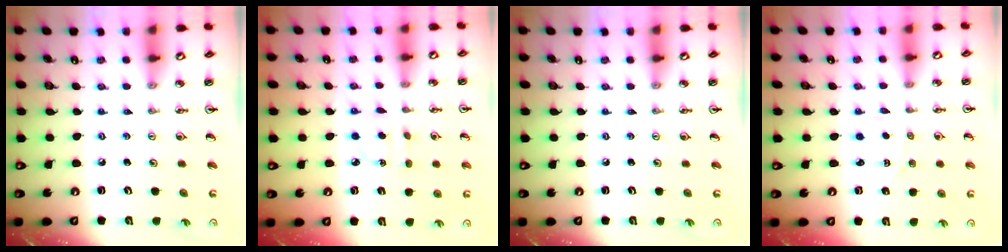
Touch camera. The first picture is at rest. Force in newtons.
{"total": 3.2, "press": 3.1, "slide": 0.8}
{"total": 0.0}
{"total": 1.3, "press": 1.3, "slide": 0.2}